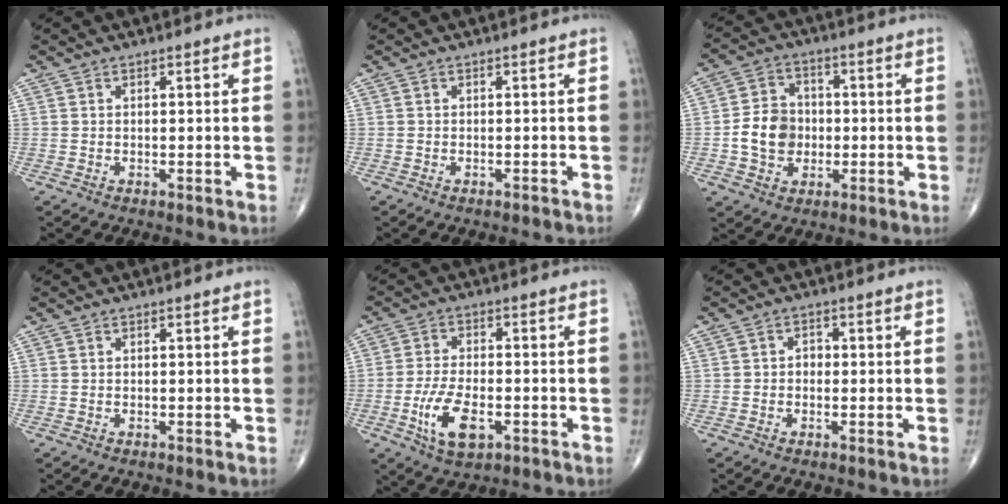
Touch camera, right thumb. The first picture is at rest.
{"total": 0.8, "force": [-0.7, 0.3, 0.2], "torque": [-0.009, 0.004, -0.010]}
{"total": 9.0, "force": [-1.2, 7.4, 4.9], "torque": [-0.065, 0.017, -0.027]}
{"total": 0.0}
{"total": 8.9, "force": [-3.1, 4.3, 7.2], "torque": [-0.137, 0.005, -0.052]}
{"total": 1.7, "force": [-0.3, 1.4, 0.9], "torque": [-0.002, 0.006, -0.010]}